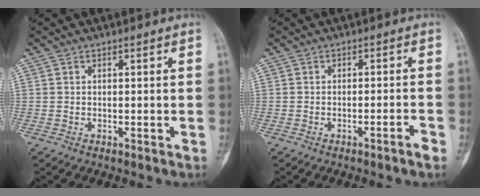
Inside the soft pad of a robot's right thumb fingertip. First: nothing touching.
{"total": 2.2, "force": [-1.5, -0.1, 1.6], "torque": [-0.028, 0.013, -0.021]}